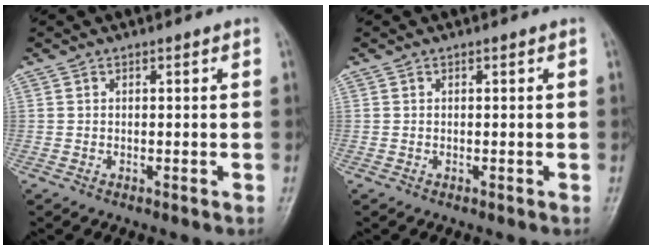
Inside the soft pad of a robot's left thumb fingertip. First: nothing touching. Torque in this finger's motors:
{"motor_torque": [-0.02, 0.03, -0.17, -0.01, 0.00]}